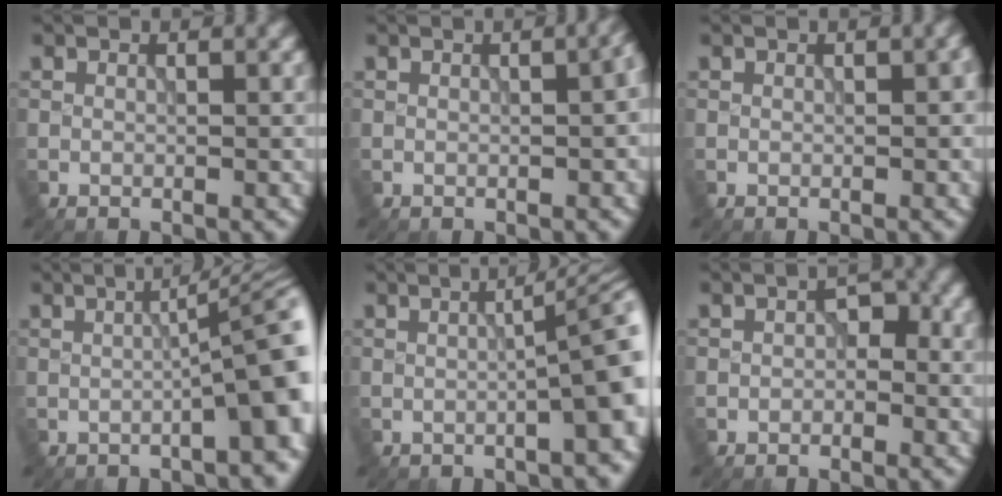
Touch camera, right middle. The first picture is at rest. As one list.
[{"total": 2.9, "force": [-0.1, 1.2, 2.7], "torque": [-0.021, -0.003, 0.010]}, {"total": 1.1, "force": [0.0, 0.5, 1.0], "torque": [-0.011, 0.000, 0.003]}, {"total": 9.5, "force": [-0.9, 2.7, 9.1], "torque": [-0.082, 0.010, -0.014]}, {"total": 7.3, "force": [-0.5, 2.0, 7.0], "torque": [-0.062, 0.007, -0.002]}, {"total": 1.9, "force": [-0.1, 1.3, 1.3], "torque": [-0.017, 0.000, -0.007]}]